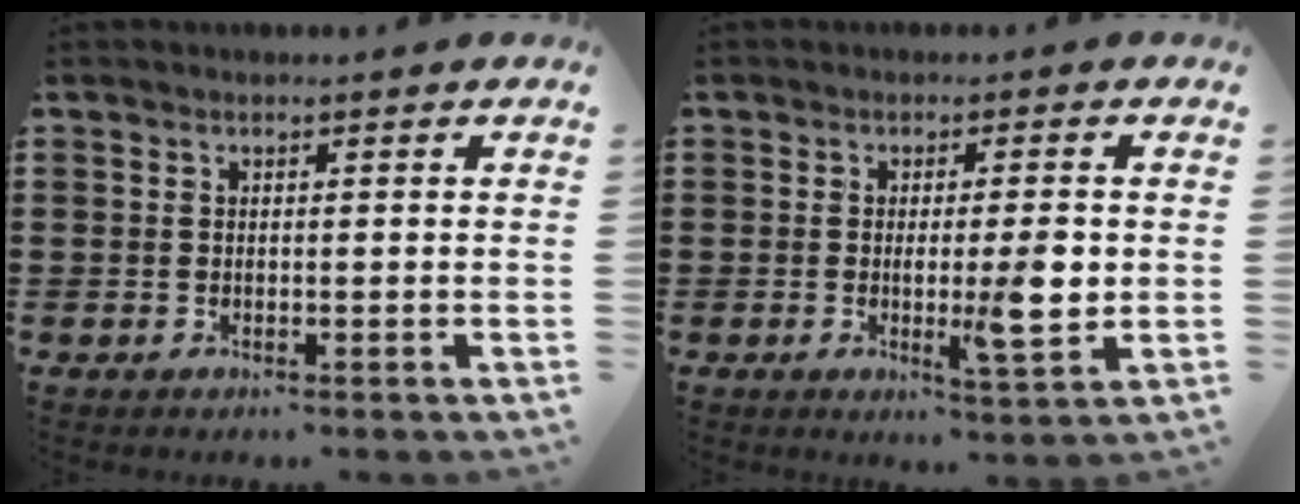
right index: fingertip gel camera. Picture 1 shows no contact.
{"total": 6.2, "force": [-0.5, 1.0, 6.1], "torque": [-0.098, -0.006, -0.010]}